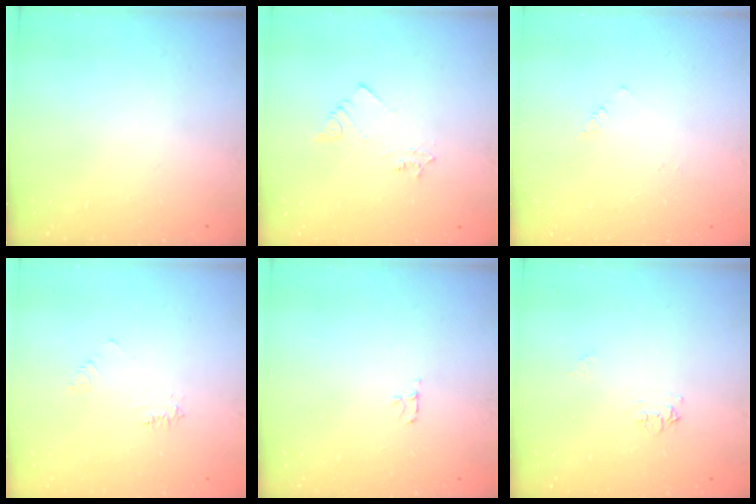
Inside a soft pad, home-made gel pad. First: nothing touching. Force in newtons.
{"total": 2.5, "press": 2.5, "slide": 0.3}
{"total": 1.4, "press": 1.3, "slide": 0.3}
{"total": 4.5, "press": 4.5, "slide": 0.7}
{"total": 2.7, "press": 2.7, "slide": 0.3}
{"total": 5.5, "press": 5.5, "slide": 0.7}